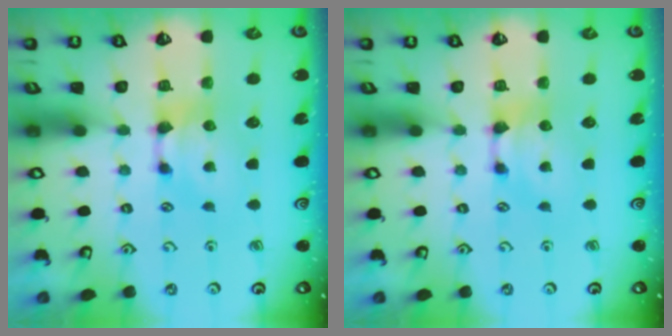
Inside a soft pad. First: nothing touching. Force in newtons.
{"total": 0.0}